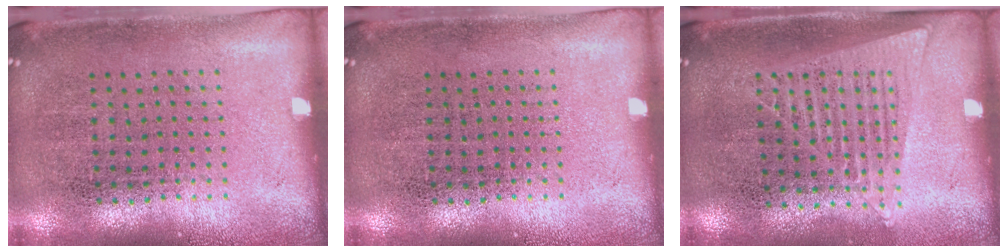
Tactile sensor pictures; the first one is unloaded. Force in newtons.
{"total": 0.0}
{"total": 1.3, "press": 1.2, "slide": 0.6}